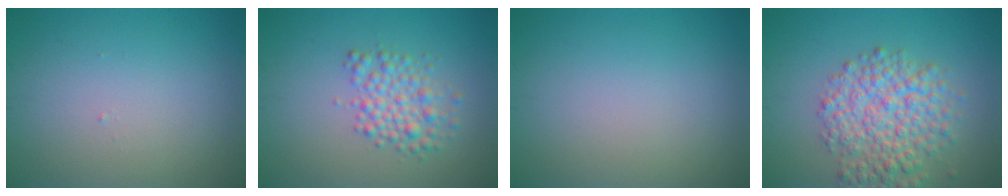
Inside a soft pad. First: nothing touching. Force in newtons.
{"total": 3.3, "press": 3.3, "slide": 0.0}
{"total": 0.0}
{"total": 6.2, "press": 6.2, "slide": 0.2}